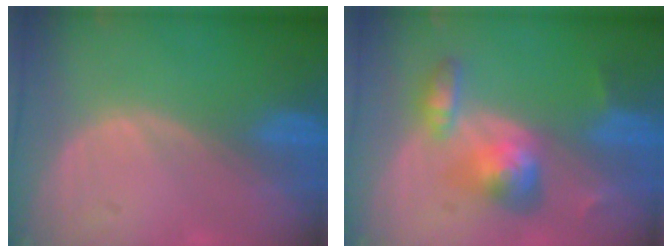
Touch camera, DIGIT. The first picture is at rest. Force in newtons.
{"total": 6.2, "press": 5.9, "slide": 1.8}